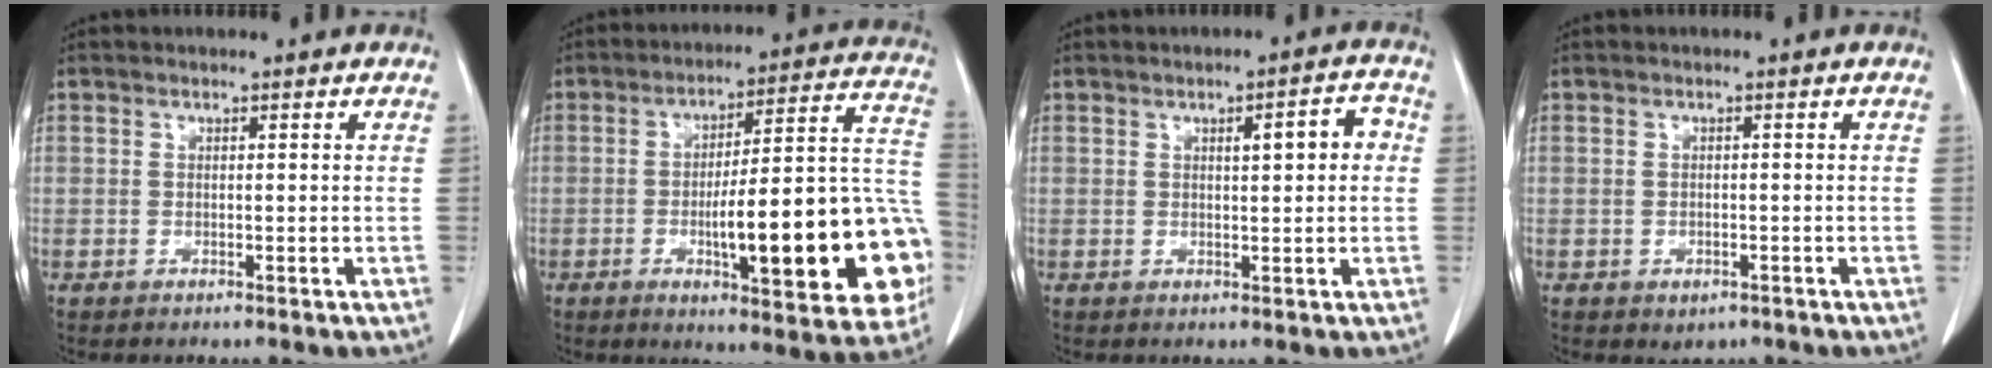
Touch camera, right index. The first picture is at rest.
{"total": 22.9, "force": [-6.0, 4.4, 21.6], "torque": [-0.218, 0.029, -0.071]}
{"total": 4.5, "force": [0.8, 1.1, 4.3], "torque": [-0.061, 0.015, 0.012]}
{"total": 1.9, "force": [-1.0, 1.4, 0.9], "torque": [-0.008, 0.002, 0.001]}